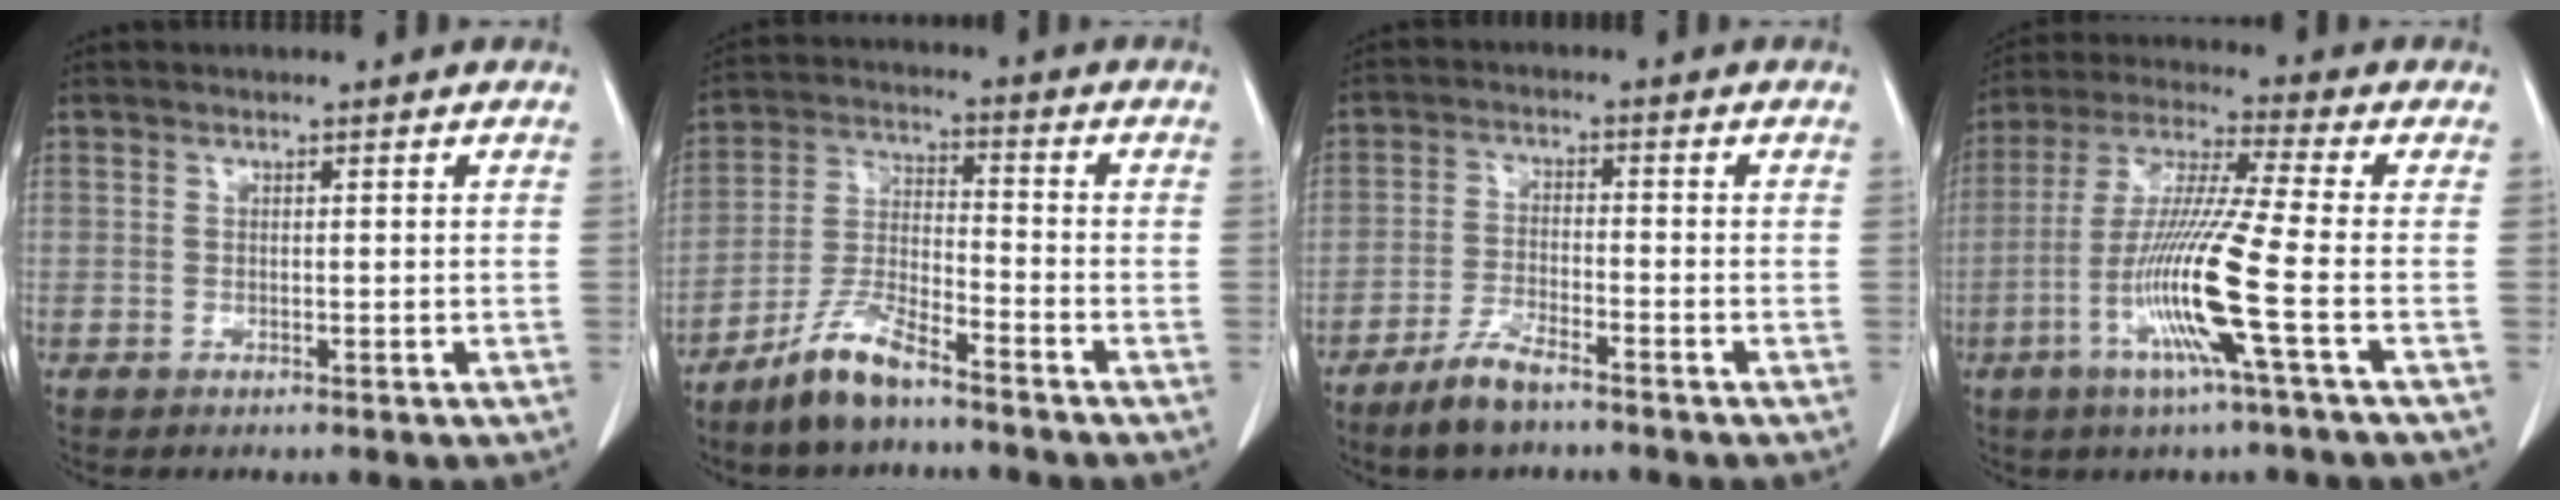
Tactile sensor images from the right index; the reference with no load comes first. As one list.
[{"total": 8.4, "force": [-6.5, 1.7, 5.0], "torque": [-0.112, -0.014, -0.127]}, {"total": 5.6, "force": [-4.3, 1.2, 3.3], "torque": [-0.074, -0.007, -0.080]}, {"total": 13.5, "force": [-4.3, -1.5, 12.7], "torque": [-0.258, -0.019, -0.092]}]